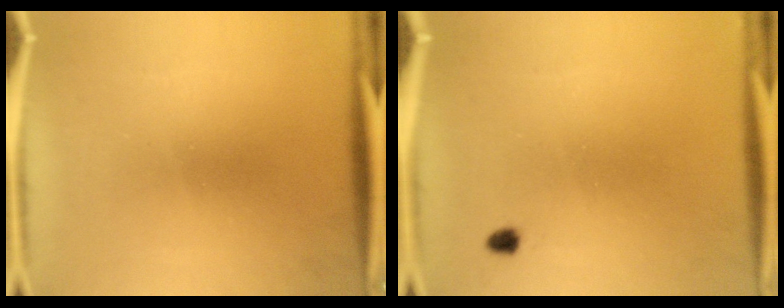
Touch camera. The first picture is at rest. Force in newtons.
{"total": 1.0}